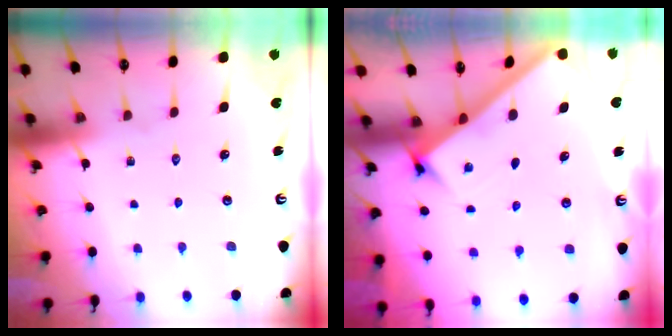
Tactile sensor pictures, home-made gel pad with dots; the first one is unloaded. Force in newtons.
{"total": 2.8, "press": 2.7, "slide": 0.4}